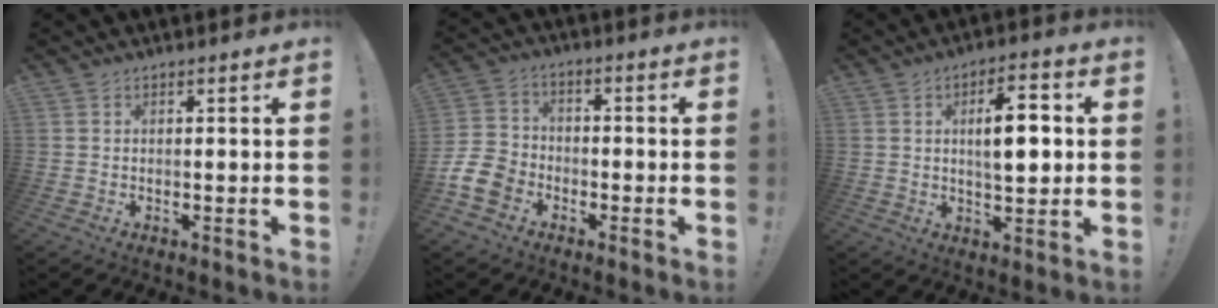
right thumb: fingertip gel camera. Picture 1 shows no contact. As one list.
[{"total": 10.4, "force": [-6.0, 7.6, 4.0], "torque": [-0.078, 0.045, -0.108]}, {"total": 10.0, "force": [1.1, 4.2, 9.0], "torque": [-0.126, 0.002, 0.013]}]